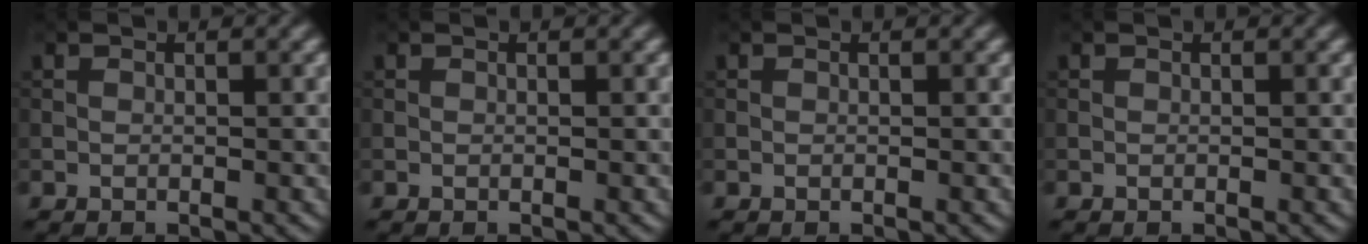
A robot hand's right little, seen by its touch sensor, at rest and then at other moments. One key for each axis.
{"total": 0.0}
{"total": 0.0}
{"total": 0.0}